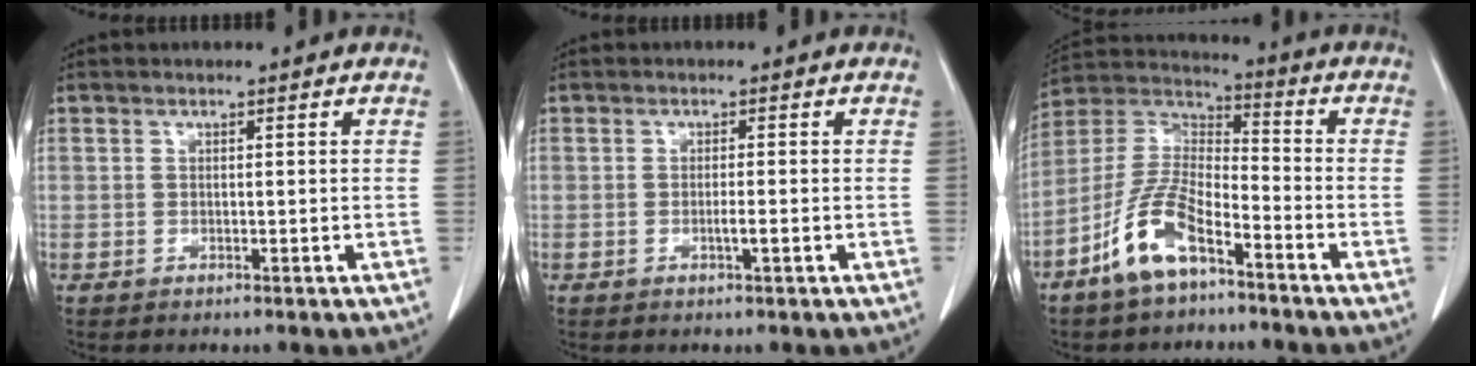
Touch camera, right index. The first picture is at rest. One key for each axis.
{"total": 1.5, "fx": -0.5, "fy": 0.0, "fz": 1.4, "tx": -0.027, "ty": -0.002, "tz": -0.008}
{"total": 11.0, "fx": -6.6, "fy": 3.8, "fz": 7.9, "tx": -0.177, "ty": 0.003, "tz": -0.132}